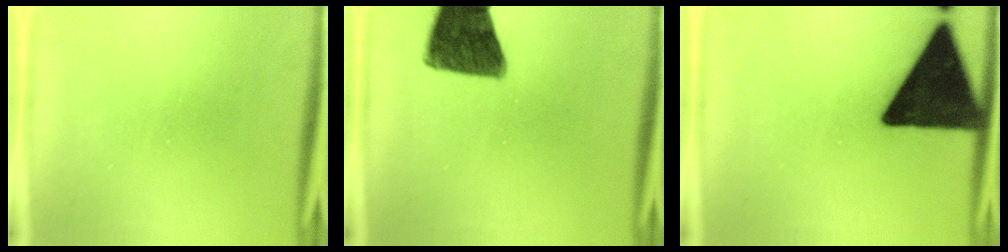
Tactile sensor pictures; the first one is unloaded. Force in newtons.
{"total": 13.2}
{"total": 18.2}